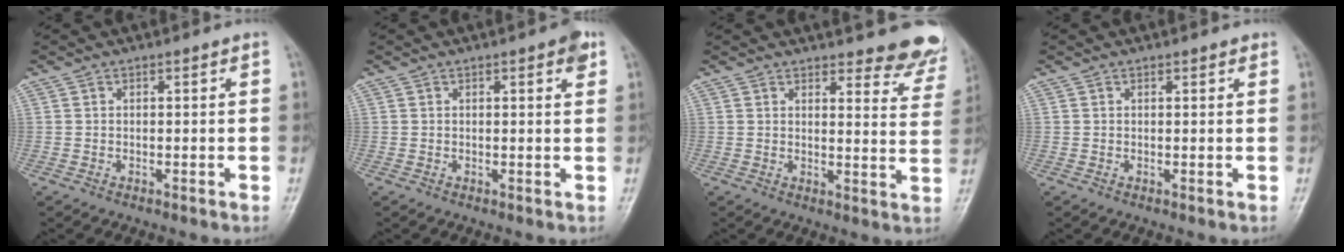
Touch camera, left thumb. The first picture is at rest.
{"total": 2.7, "force": [1.4, 0.8, 2.2], "torque": [-0.021, -0.002, 0.013]}
{"total": 11.4, "force": [10.4, 3.2, 3.5], "torque": [0.005, -0.073, 0.098]}
{"total": 0.9, "force": [0.7, 0.4, 0.4], "torque": [-0.004, -0.002, 0.005]}